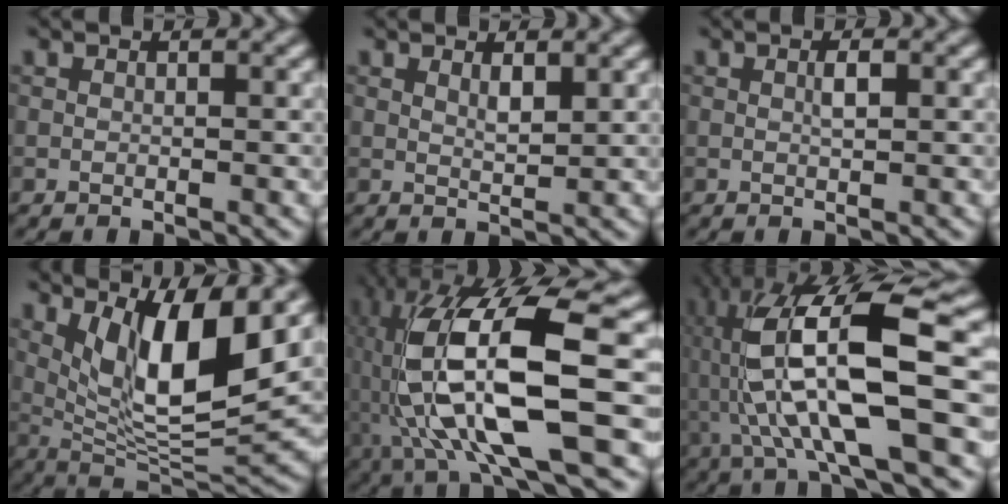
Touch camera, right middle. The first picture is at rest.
{"total": 1.0, "force": [0.9, 0.0, 0.5], "torque": [-0.012, 0.000, 0.021]}
{"total": 0.6, "force": [0.2, 0.0, 0.5], "torque": [-0.013, 0.005, 0.011]}
{"total": 9.2, "force": [3.0, 2.8, 8.2], "torque": [-0.136, -0.019, 0.067]}
{"total": 14.4, "force": [-0.9, 4.7, 13.6], "torque": [-0.291, -0.001, -0.006]}
{"total": 12.3, "force": [0.3, 3.4, 11.8], "torque": [-0.230, 0.009, 0.011]}